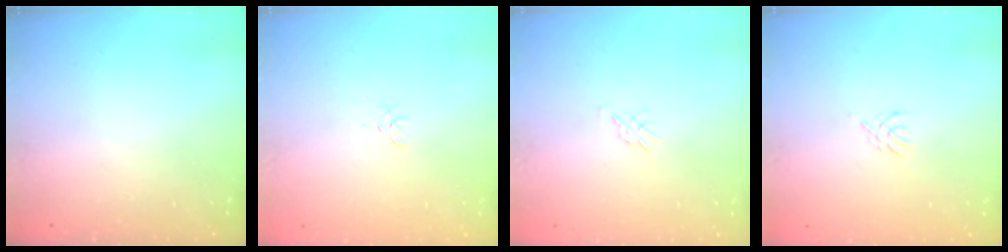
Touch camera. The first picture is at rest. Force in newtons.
{"total": 1.1, "press": 1.1, "slide": 0.1}
{"total": 1.4, "press": 1.4, "slide": 0.2}
{"total": 2.8, "press": 2.7, "slide": 0.6}